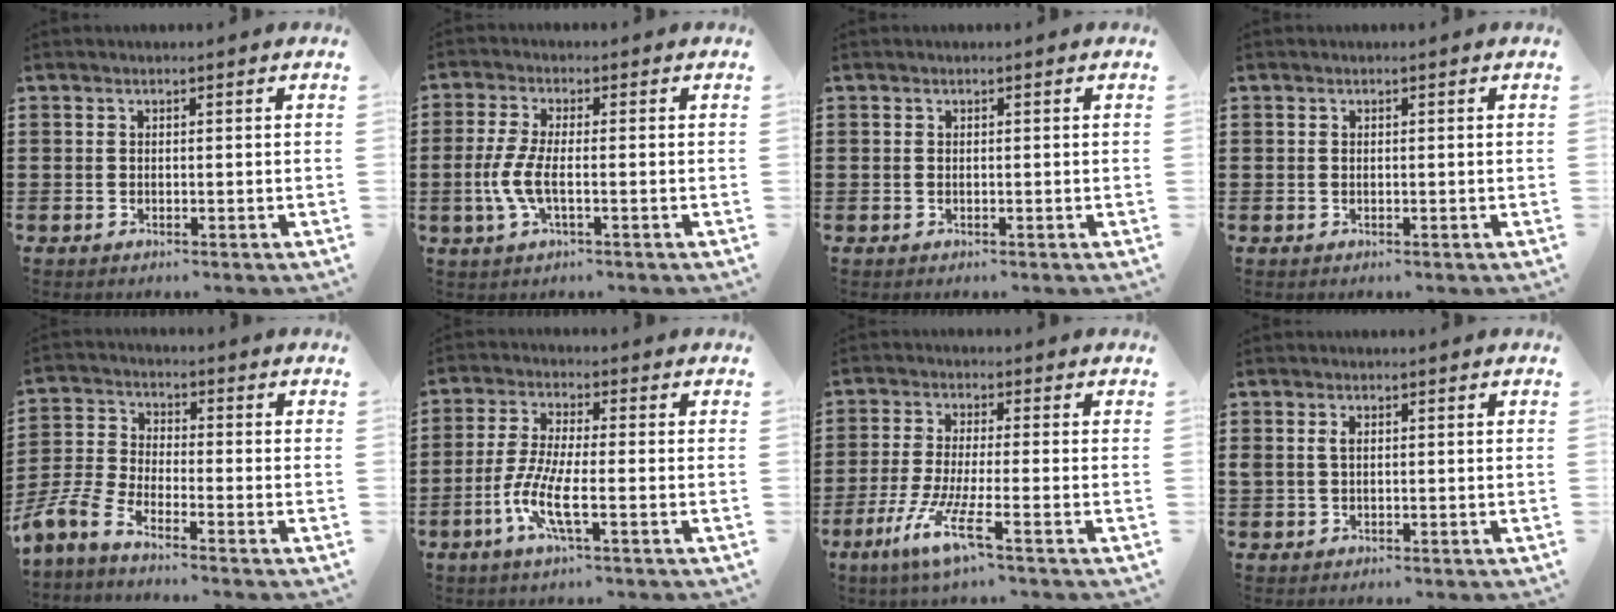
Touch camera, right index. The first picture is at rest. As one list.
[{"total": 5.1, "force": [-1.3, 1.6, 4.7], "torque": [-0.118, -0.009, -0.033]}, {"total": 0.0}, {"total": 0.0}, {"total": 5.2, "force": [-4.4, 0.7, 2.7], "torque": [-0.089, -0.017, -0.095]}, {"total": 7.5, "force": [-3.0, 1.4, 6.8], "torque": [-0.154, -0.016, -0.064]}, {"total": 7.7, "force": [-4.1, 0.6, 6.5], "torque": [-0.146, -0.016, -0.080]}, {"total": 1.6, "force": [0.4, 0.9, 1.2], "torque": [-0.027, 0.006, 0.006]}]